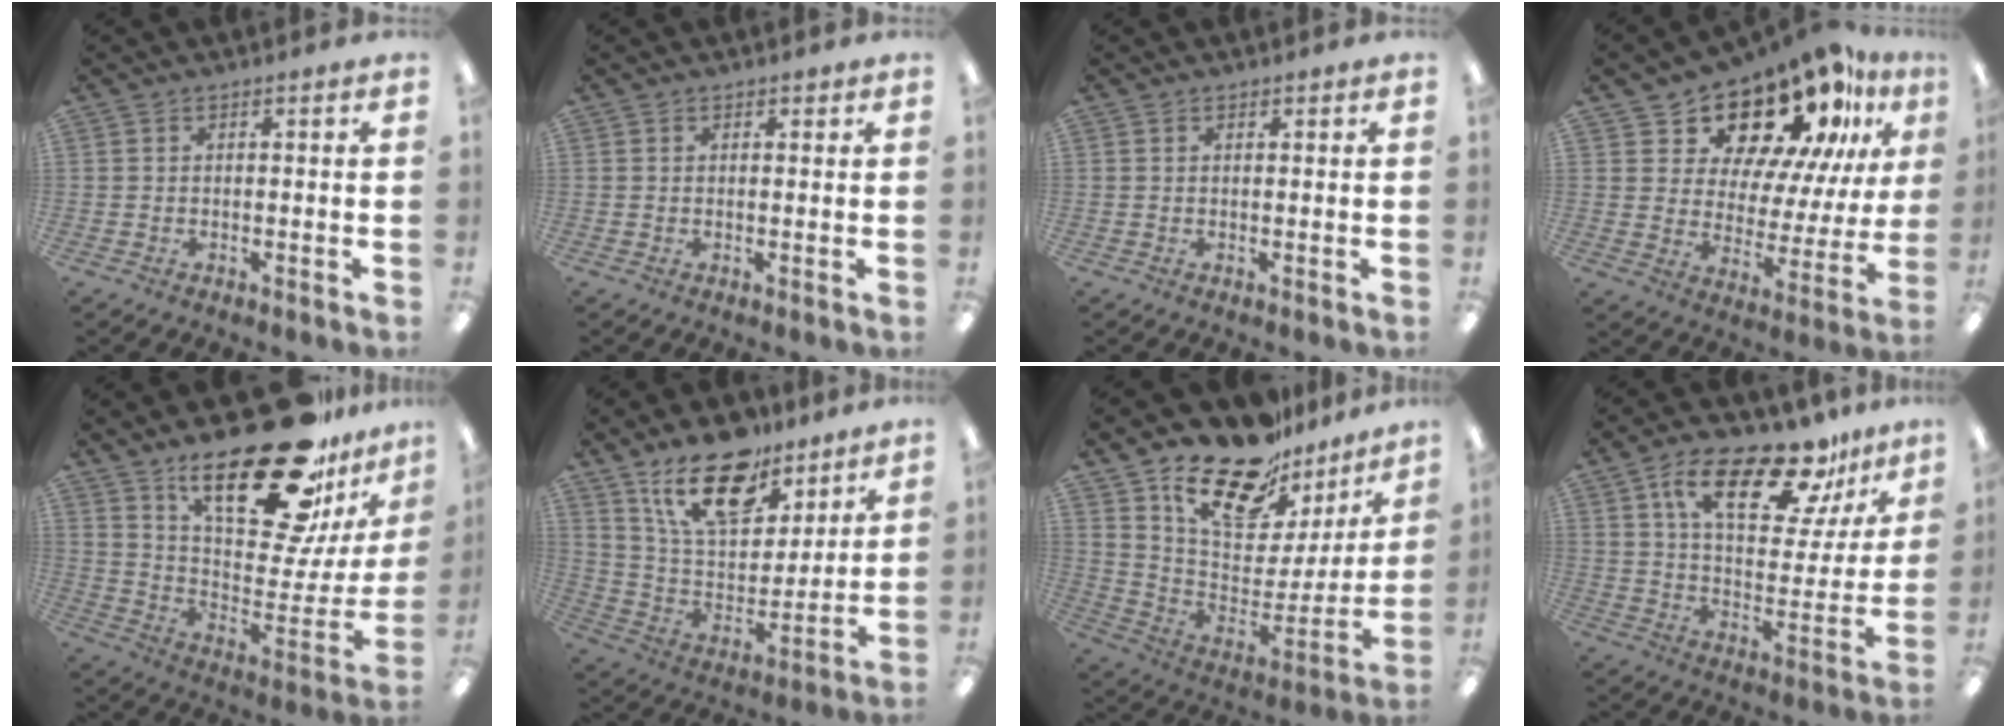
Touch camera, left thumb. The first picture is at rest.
{"total": 0.8, "force": [0.5, 0.6, 0.1], "torque": [0.006, 0.000, 0.008]}
{"total": 0.5, "force": [0.4, 0.3, 0.1], "torque": [-0.002, 0.002, 0.007]}
{"total": 18.0, "force": [14.7, 7.4, 7.2], "torque": [-0.124, -0.120, 0.251]}
{"total": 30.0, "force": [19.1, 11.1, 20.3], "torque": [-0.292, -0.121, 0.319]}
{"total": 19.2, "force": [12.9, 9.8, 10.3], "torque": [-0.180, -0.063, 0.231]}
{"total": 21.9, "force": [16.5, 10.3, 9.9], "torque": [-0.167, -0.104, 0.293]}
{"total": 20.3, "force": [13.2, 8.3, 12.9], "torque": [-0.215, -0.062, 0.220]}